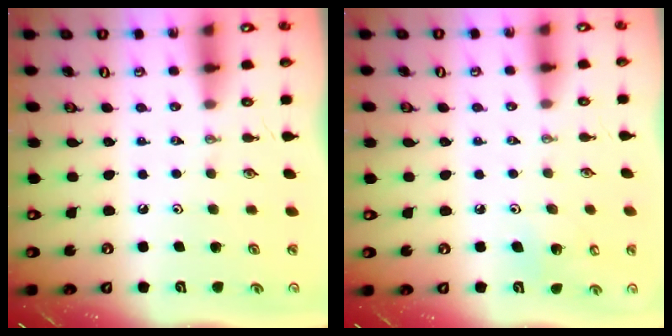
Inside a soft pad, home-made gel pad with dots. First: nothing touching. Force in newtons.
{"total": 6.3, "press": 6.2, "slide": 0.5}